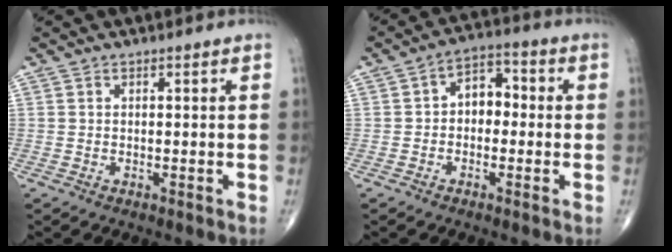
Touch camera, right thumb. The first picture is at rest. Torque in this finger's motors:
{"motor_torque": [-0.31, -0.07, -0.34, -0.14, 0.01]}